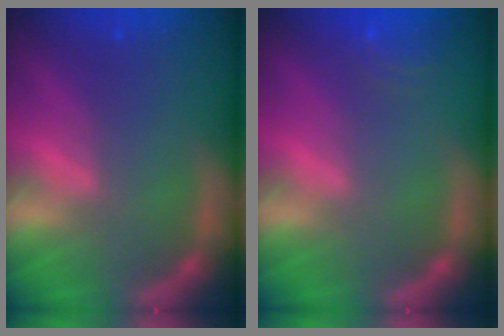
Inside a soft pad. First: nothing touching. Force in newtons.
{"total": 2.5}